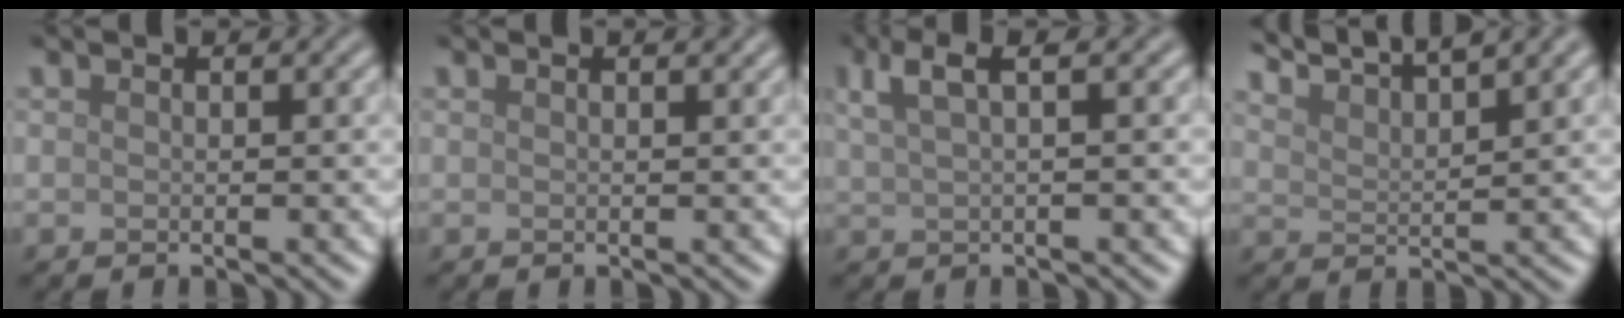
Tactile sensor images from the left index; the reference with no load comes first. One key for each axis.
{"total": 0.7, "fx": 0.6, "fy": 0.1, "fz": 0.4, "tx": -0.007, "ty": 0.000, "tz": 0.007}
{"total": 3.7, "fx": 1.9, "fy": 1.0, "fz": 3.0, "tx": -0.049, "ty": 0.013, "tz": 0.034}
{"total": 6.2, "fx": 5.5, "fy": 0.8, "fz": 2.8, "tx": -0.042, "ty": 0.019, "tz": 0.077}